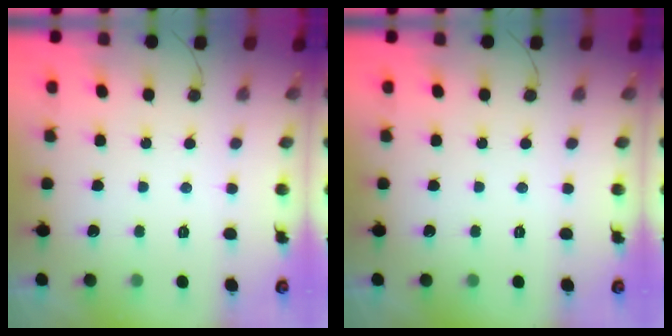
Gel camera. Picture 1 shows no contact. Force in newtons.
{"total": 0.0}